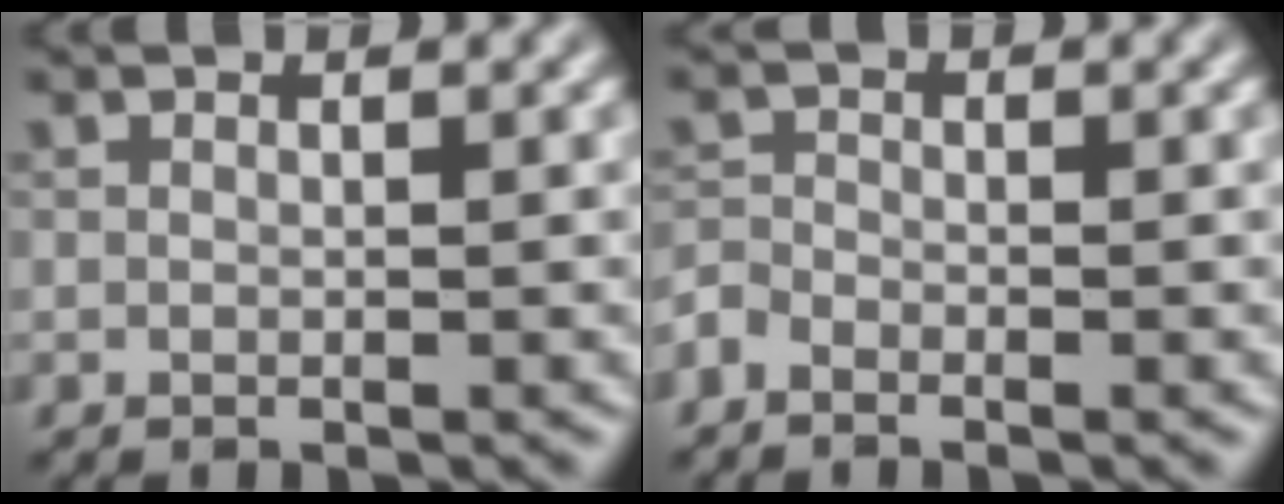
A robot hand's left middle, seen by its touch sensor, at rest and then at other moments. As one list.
[{"total": 1.4, "force": [-1.1, 0.6, 0.5], "torque": [-0.010, 0.002, -0.030]}]